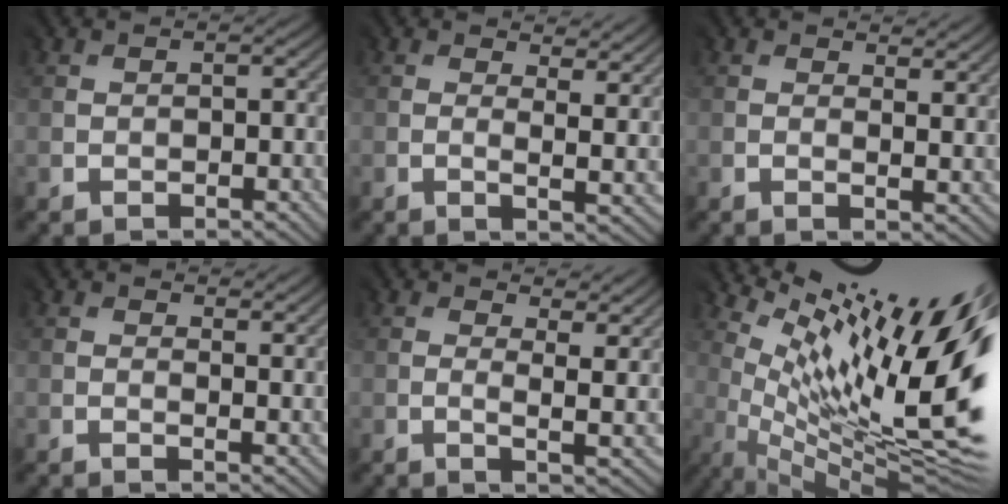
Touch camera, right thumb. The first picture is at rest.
{"total": 3.8, "force": [1.8, 0.7, 3.3], "torque": [-0.065, -0.003, 0.025]}
{"total": 2.3, "force": [1.6, 0.1, 1.7], "torque": [-0.042, -0.002, 0.022]}
{"total": 1.7, "force": [1.3, 0.0, 1.1], "torque": [-0.030, -0.002, 0.018]}
{"total": 4.4, "force": [1.8, 0.8, 3.9], "torque": [-0.072, -0.005, 0.025]}
{"total": 17.4, "force": [7.1, 4.1, 15.3], "torque": [-0.227, 0.003, 0.141]}